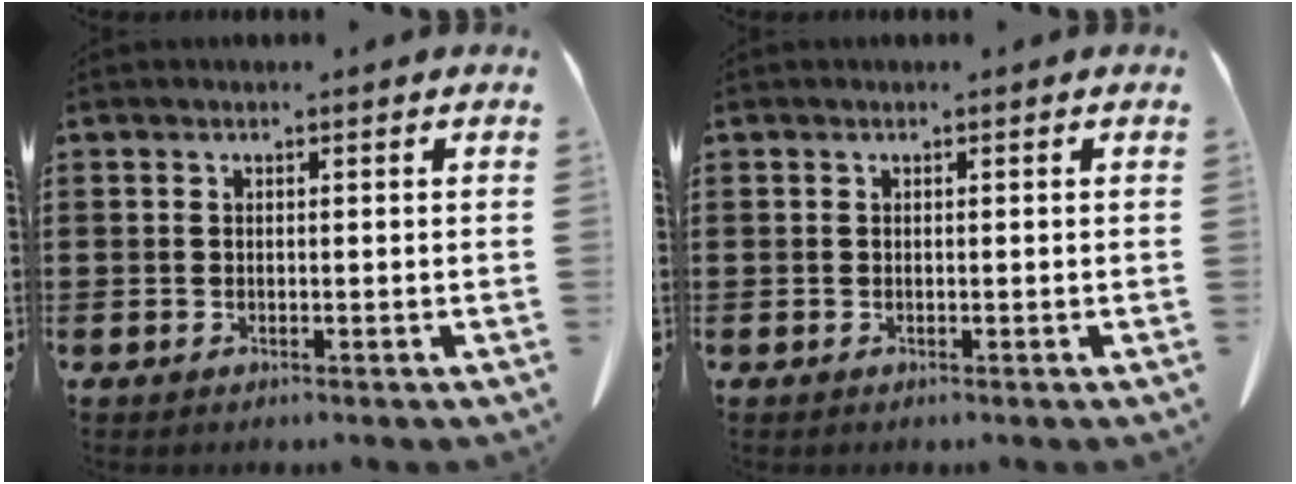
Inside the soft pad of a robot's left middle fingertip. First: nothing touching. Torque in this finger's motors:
{"motor_torque": [0.00, 0.00, 0.00, 0.01]}